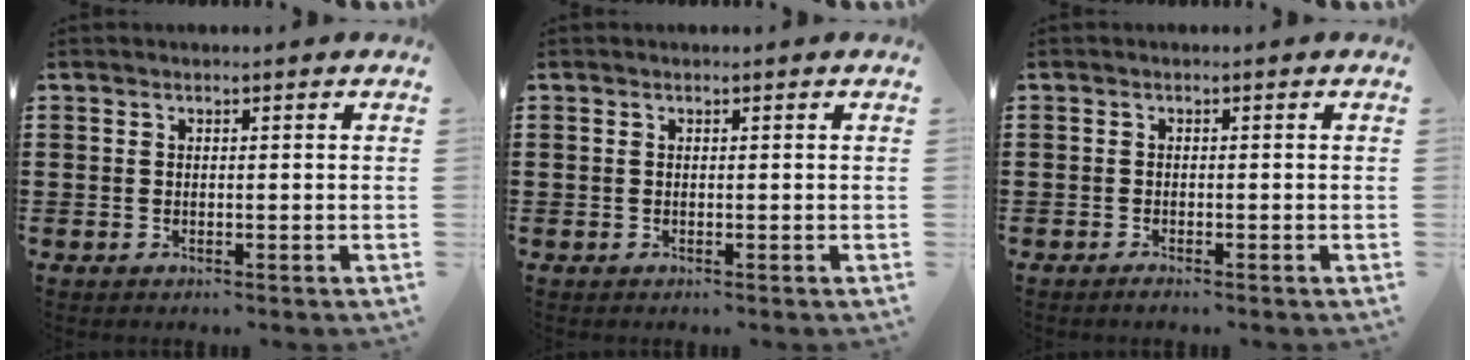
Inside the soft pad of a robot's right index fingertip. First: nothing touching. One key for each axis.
{"total": 0.0}
{"total": 0.7, "fx": -0.6, "fy": 0.1, "fz": 0.2, "tx": -0.007, "ty": -0.004, "tz": -0.012}